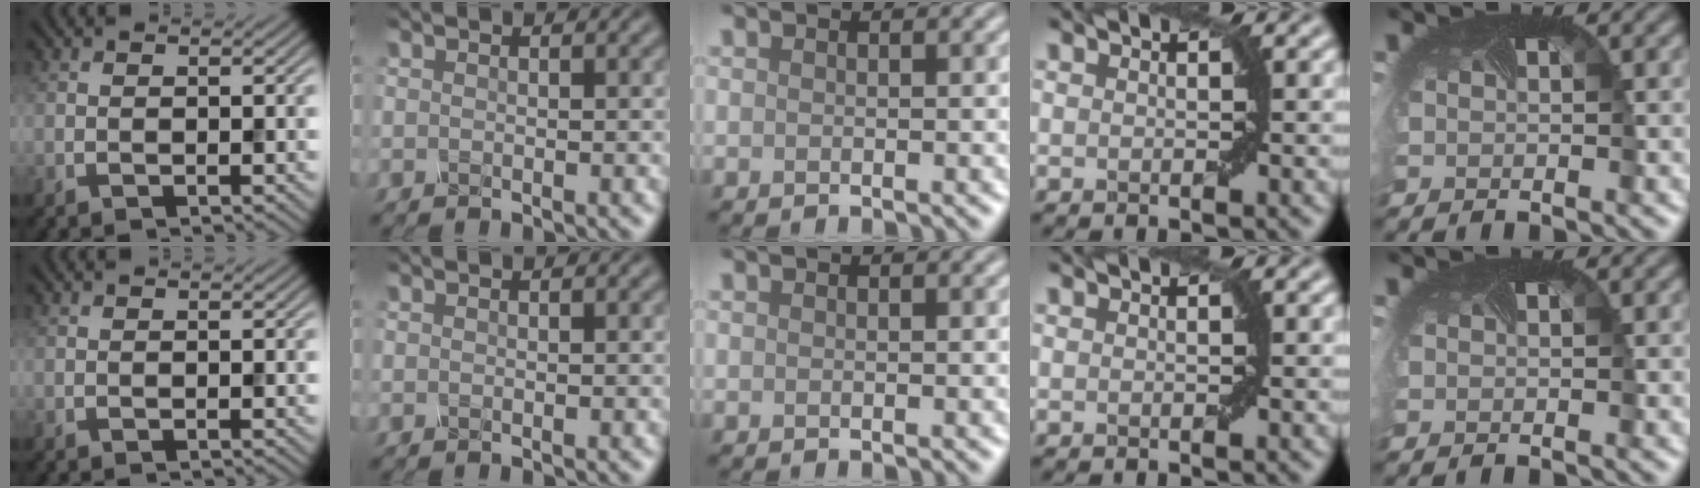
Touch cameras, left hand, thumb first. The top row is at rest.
{}